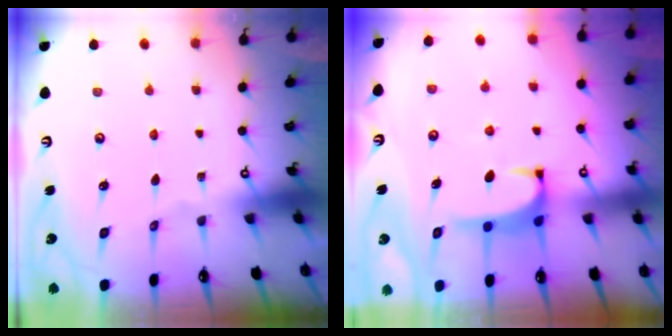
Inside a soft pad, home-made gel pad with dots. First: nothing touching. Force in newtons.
{"total": 0.8, "press": 0.6, "slide": 0.5}